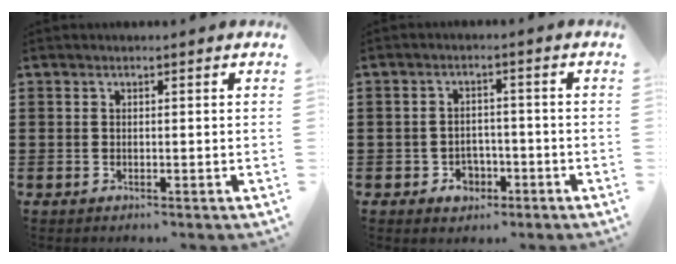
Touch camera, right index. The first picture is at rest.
{"total": 2.9, "force": [-1.8, 2.0, 1.0], "torque": [-0.023, 0.002, -0.038]}